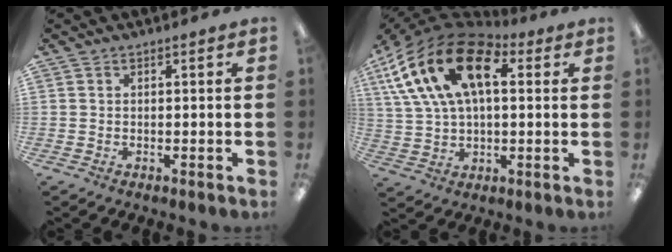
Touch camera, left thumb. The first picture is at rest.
{"total": 22.2, "force": [7.8, 12.9, 16.3], "torque": [-0.340, -0.019, 0.130]}